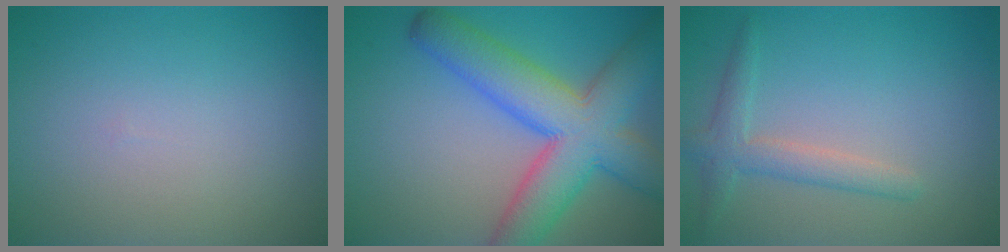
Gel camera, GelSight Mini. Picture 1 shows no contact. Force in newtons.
{"total": 9.5, "press": 9.5, "slide": 0.4}
{"total": 2.6, "press": 2.6, "slide": 0.1}